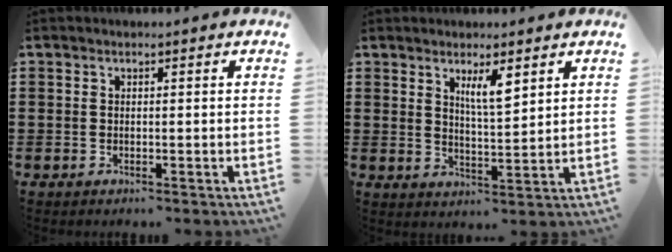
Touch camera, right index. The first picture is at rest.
{"total": 4.3, "force": [2.6, 0.8, 3.3], "torque": [-0.062, 0.001, 0.042]}